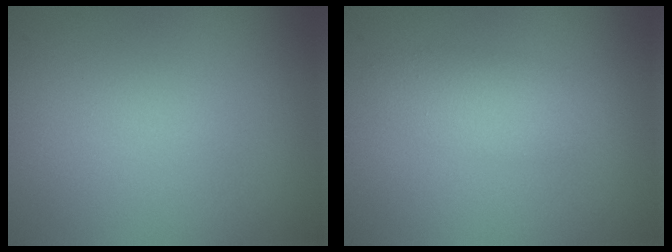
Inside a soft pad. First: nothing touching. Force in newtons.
{"total": 2.3, "press": 2.3, "slide": 0.1}